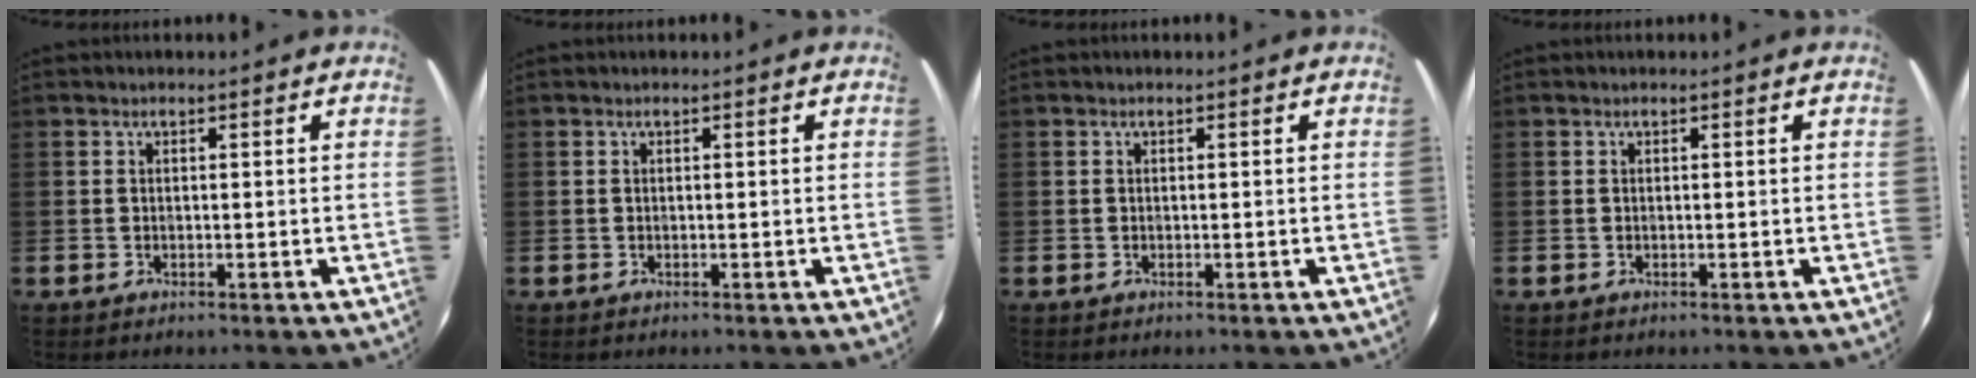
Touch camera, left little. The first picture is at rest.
{"total": 0.0}
{"total": 0.0}
{"total": 0.0}